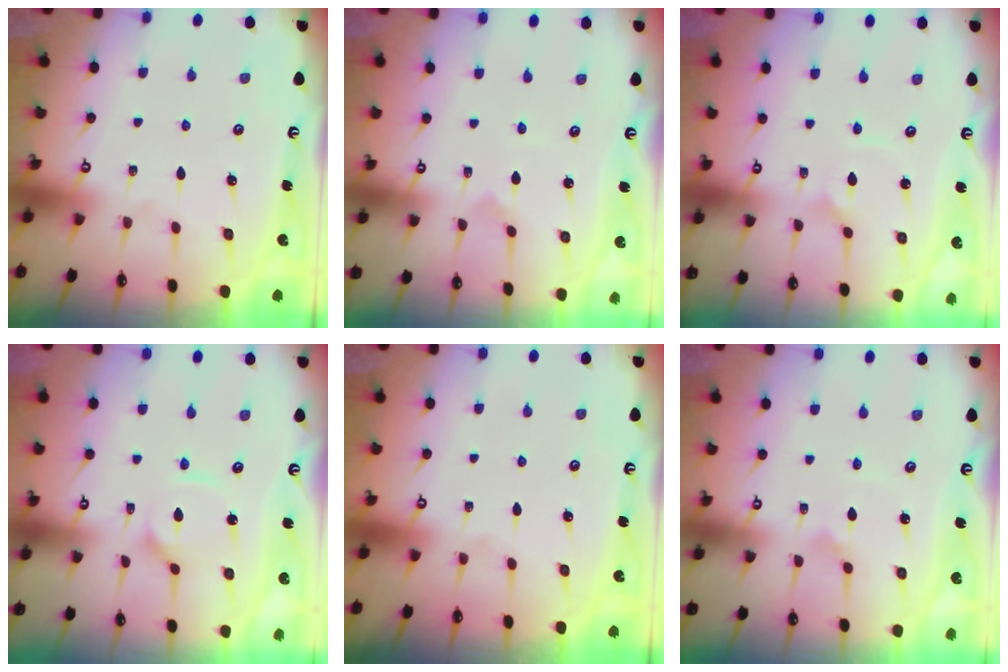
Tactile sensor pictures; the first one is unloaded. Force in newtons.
{"total": 0.0}
{"total": 1.8, "press": 1.7, "slide": 0.5}
{"total": 7.1, "press": 7.0, "slide": 0.7}
{"total": 0.0}
{"total": 3.0, "press": 3.0, "slide": 0.3}